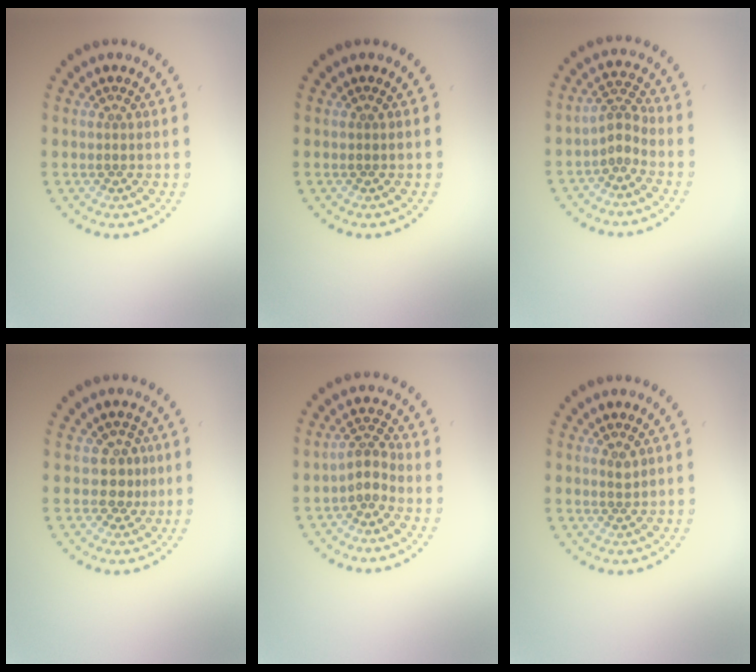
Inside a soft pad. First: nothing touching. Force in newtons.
{"total": 0.0}
{"total": 2.1, "press": 1.4, "slide": 1.5}
{"total": 2.1, "press": 1.6, "slide": 1.3}
{"total": 2.1, "press": 1.6, "slide": 1.3}
{"total": 0.8, "press": 0.6, "slide": 0.5}